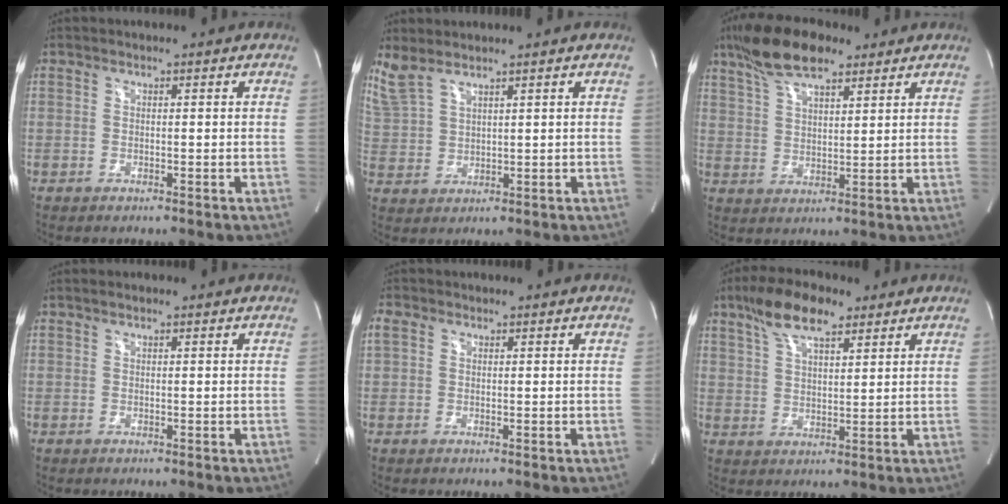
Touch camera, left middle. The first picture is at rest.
{"total": 5.7, "force": [4.9, 1.4, 2.5], "torque": [-0.077, 0.009, 0.121]}
{"total": 10.9, "force": [7.8, 3.4, 6.8], "torque": [-0.132, 0.018, 0.142]}
{"total": 0.8, "force": [0.6, 0.2, 0.5], "torque": [-0.012, 0.009, 0.010]}
{"total": 2.5, "force": [0.9, 1.9, 1.3], "torque": [-0.047, 0.023, 0.023]}
{"total": 9.5, "force": [6.3, 3.1, 6.4], "torque": [-0.127, 0.019, 0.115]}